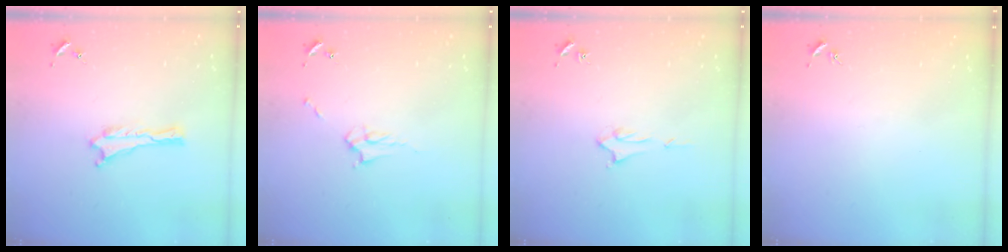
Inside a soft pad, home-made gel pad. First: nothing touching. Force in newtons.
{"total": 2.9, "press": 2.9, "slide": 0.4}
{"total": 1.4, "press": 1.4, "slide": 0.2}
{"total": 0.0}